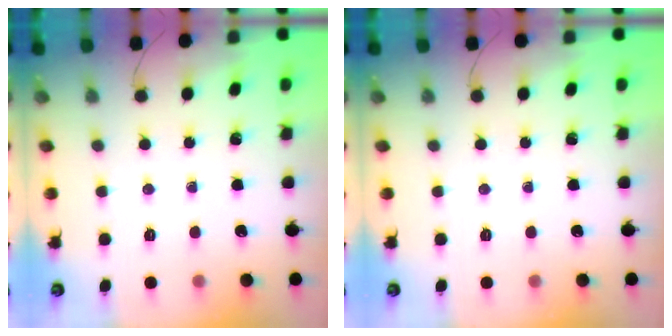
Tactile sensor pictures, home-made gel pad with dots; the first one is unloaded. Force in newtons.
{"total": 0.0}